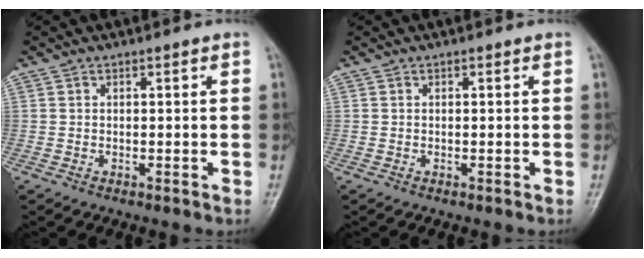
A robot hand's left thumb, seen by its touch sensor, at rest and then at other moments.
{"total": 0.0}